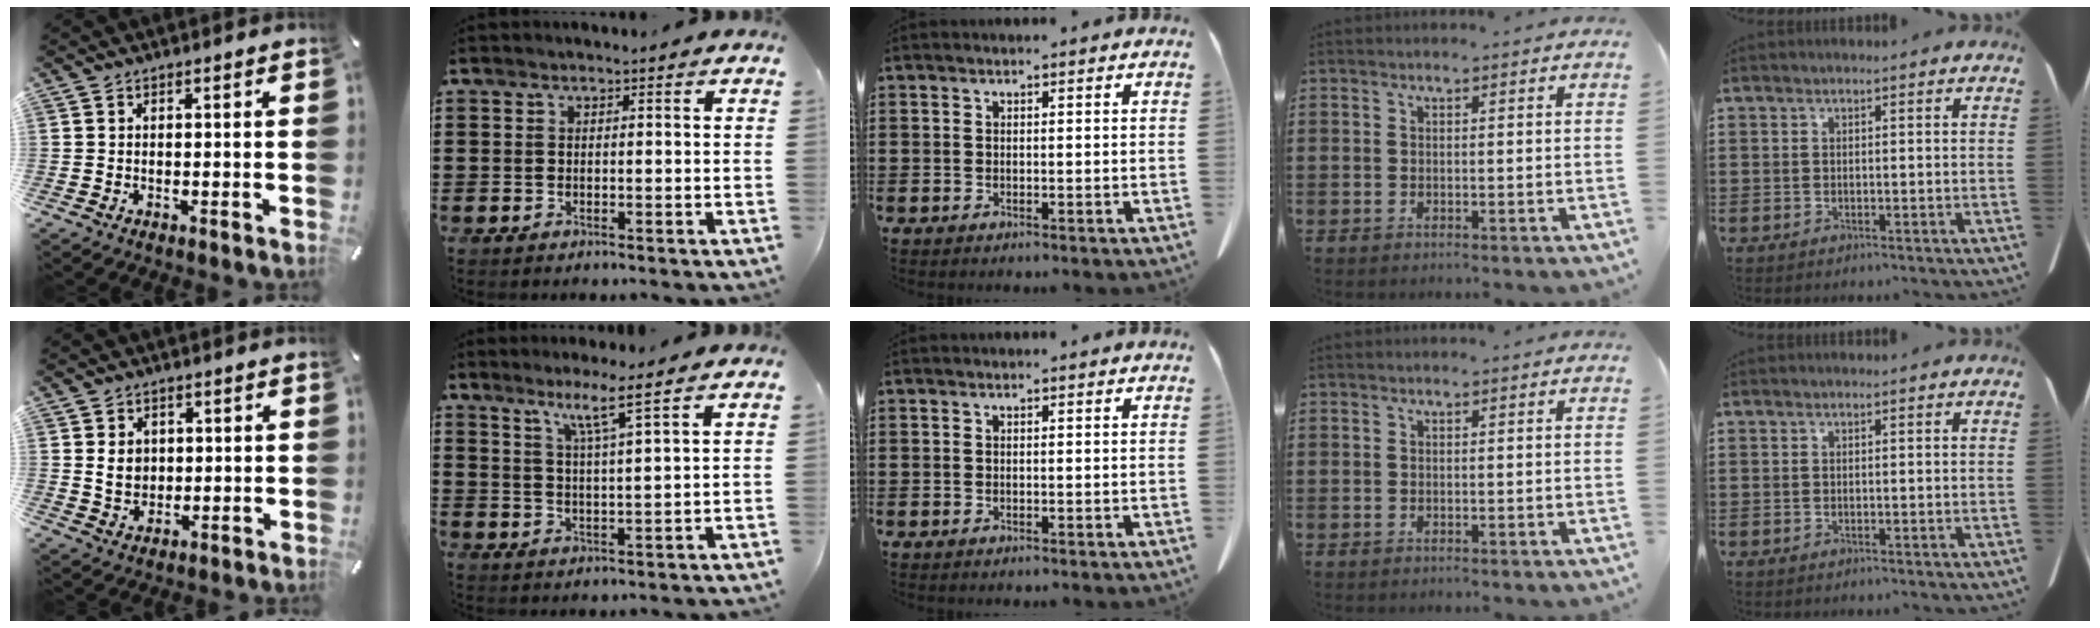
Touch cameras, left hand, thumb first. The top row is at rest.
{"thumb": {"total": 4.8, "force": [0.8, 4.3, 2.0], "torque": [-0.038, -0.001, 0.010]}, "index": {"total": 5.5, "force": [4.0, -0.8, 3.7], "torque": [-0.077, -0.012, 0.065]}}